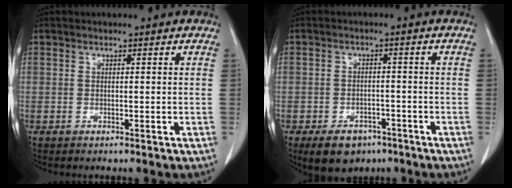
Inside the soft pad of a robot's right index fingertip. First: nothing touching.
{"total": 6.9, "force": [-4.5, 4.3, 2.9], "torque": [-0.048, 0.001, -0.061]}